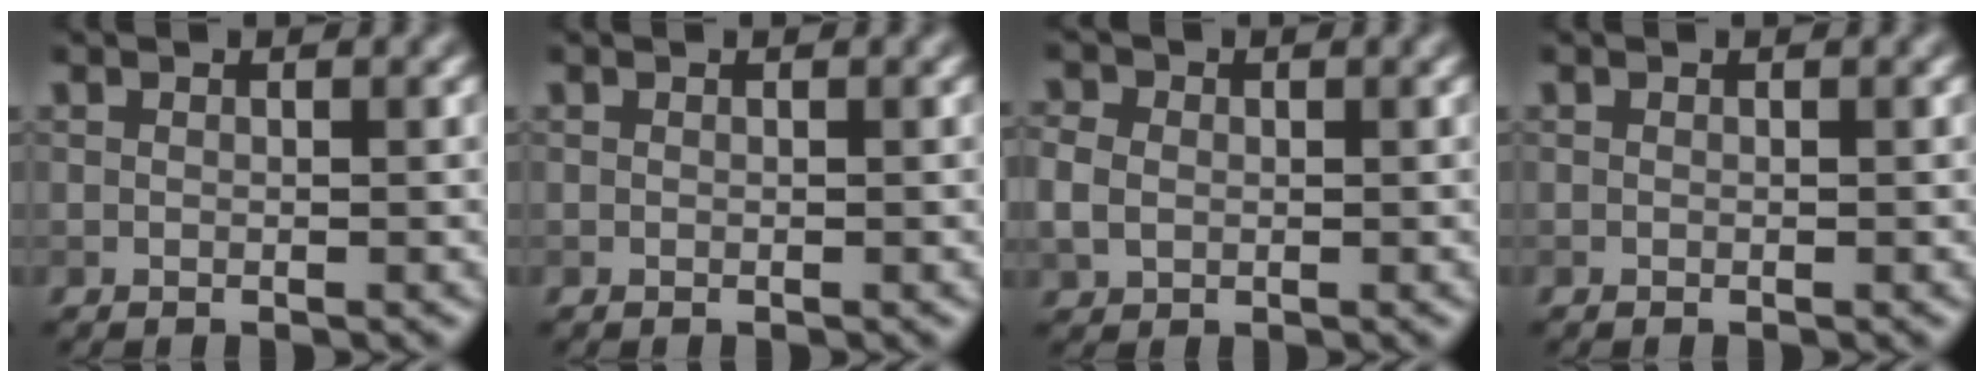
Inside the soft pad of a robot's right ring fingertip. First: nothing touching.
{"total": 0.0}
{"total": 2.7, "force": [-0.1, 2.3, 1.3], "torque": [-0.035, 0.003, -0.002]}
{"total": 0.0}